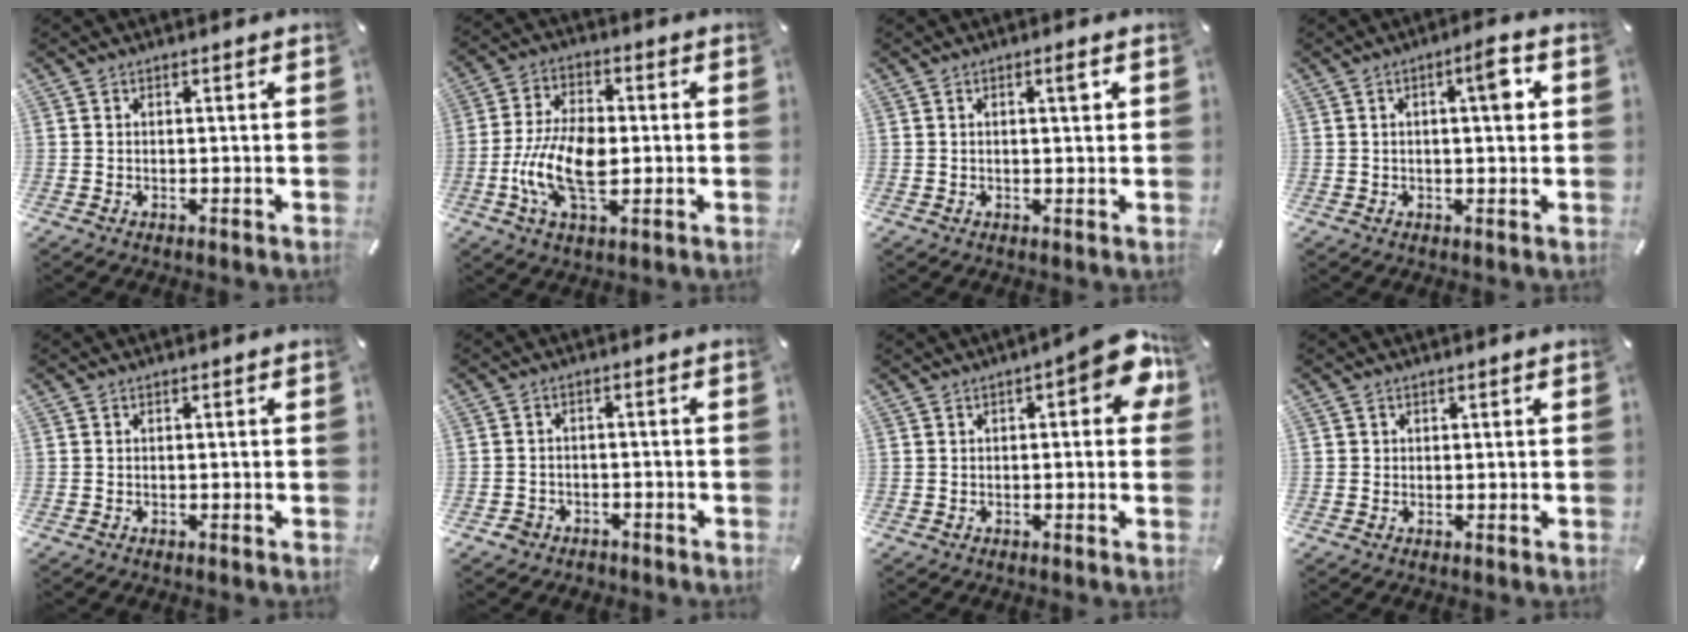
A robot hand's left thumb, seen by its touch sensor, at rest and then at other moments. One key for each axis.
{"total": 12.1, "fx": -2.3, "fy": 6.8, "fz": 9.8, "tx": -0.215, "ty": 0.002, "tz": -0.040}
{"total": 2.6, "fx": 0.8, "fy": 0.6, "fz": 2.4, "tx": -0.040, "ty": 0.002, "tz": 0.009}
{"total": 6.4, "fx": 1.5, "fy": 1.5, "fz": 6.1, "tx": -0.079, "ty": -0.008, "tz": 0.013}
{"total": 0.0}
{"total": 3.0, "fx": -2.0, "fy": 2.2, "fz": 0.5, "tx": -0.007, "ty": 0.011, "tz": -0.042}
{"total": 9.7, "fx": 2.6, "fy": 3.6, "fz": 8.6, "tx": -0.101, "ty": -0.016, "tz": 0.040}
{"total": 0.7, "fx": 0.3, "fy": 0.7, "fz": 0.0, "tx": 0.000, "ty": 0.003, "tz": 0.006}